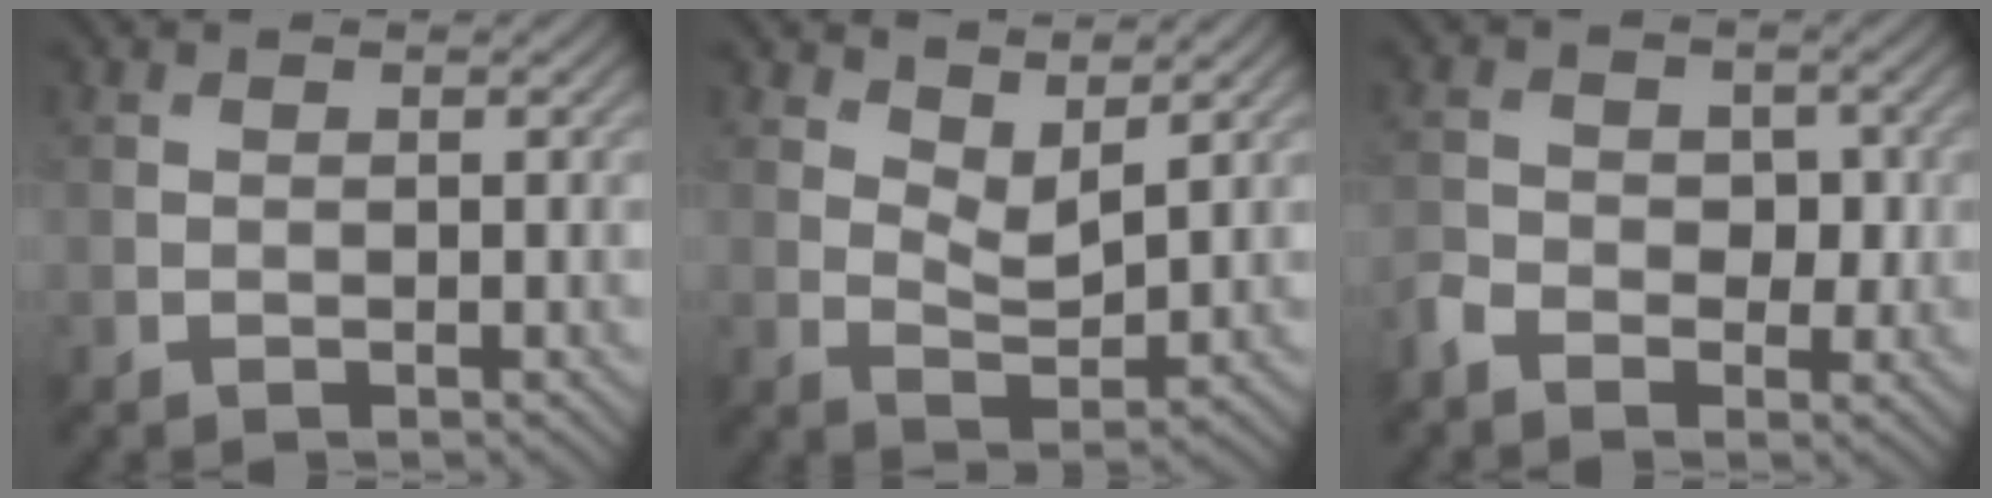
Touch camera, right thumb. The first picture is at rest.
{"total": 4.4, "force": [3.3, 1.5, 2.5], "torque": [-0.058, -0.008, 0.058]}
{"total": 3.6, "force": [-1.7, 2.4, 2.1], "torque": [-0.041, 0.000, -0.040]}